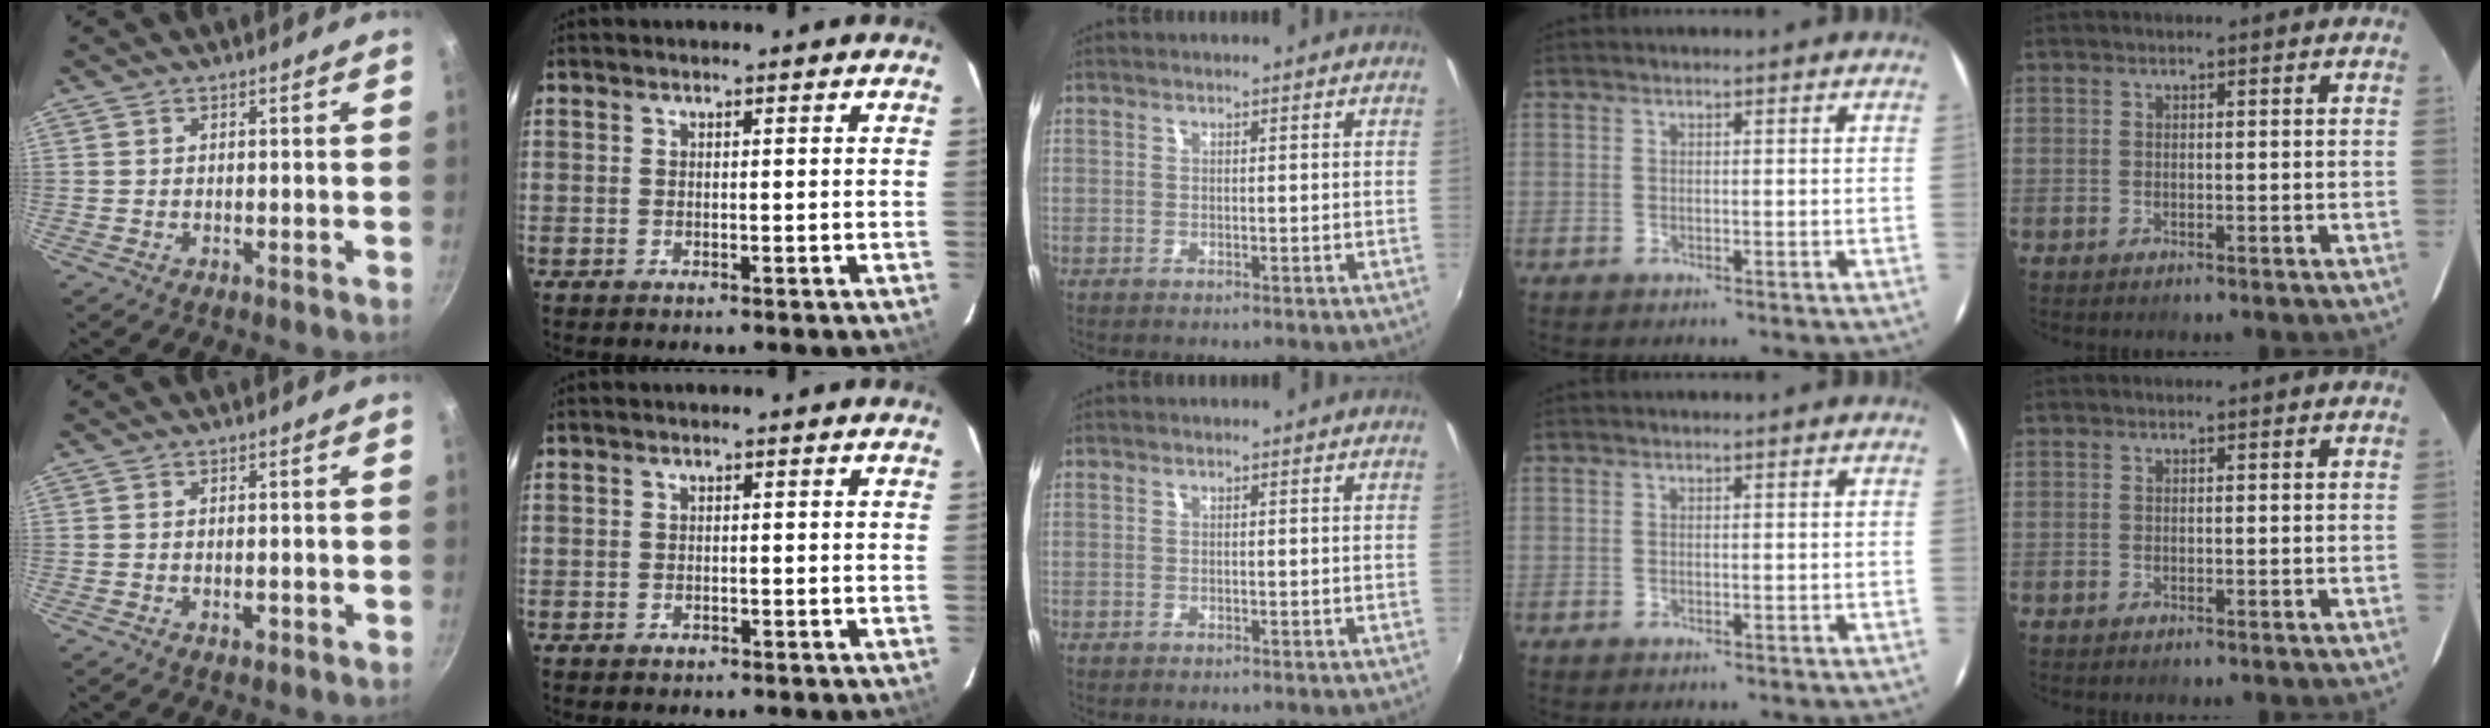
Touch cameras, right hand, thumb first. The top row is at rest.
{"thumb": {"total": 1.4, "force": [-0.5, 0.8, 1.1], "torque": [-0.017, 0.001, -0.009]}, "index": {"total": 1.0, "force": [-0.6, 0.7, 0.1], "torque": [-0.003, 0.000, -0.008]}}